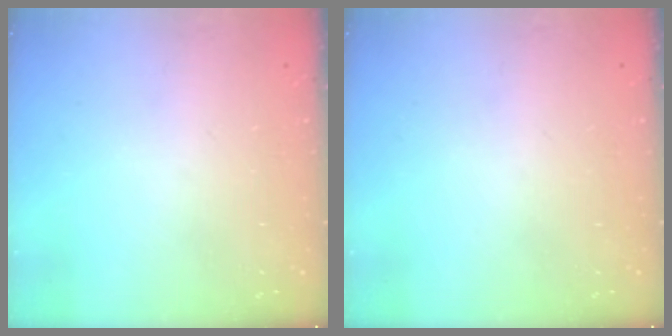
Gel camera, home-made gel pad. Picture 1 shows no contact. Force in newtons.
{"total": 0.0}